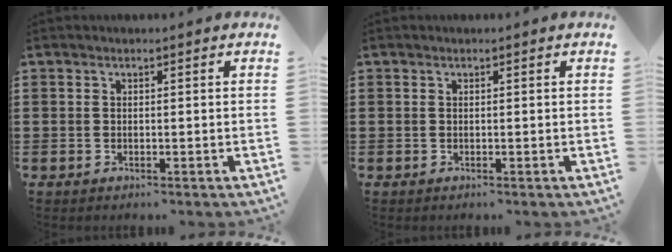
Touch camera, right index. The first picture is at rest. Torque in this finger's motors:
{"motor_torque": [1.15, 0.99, 0.00, 0.02]}